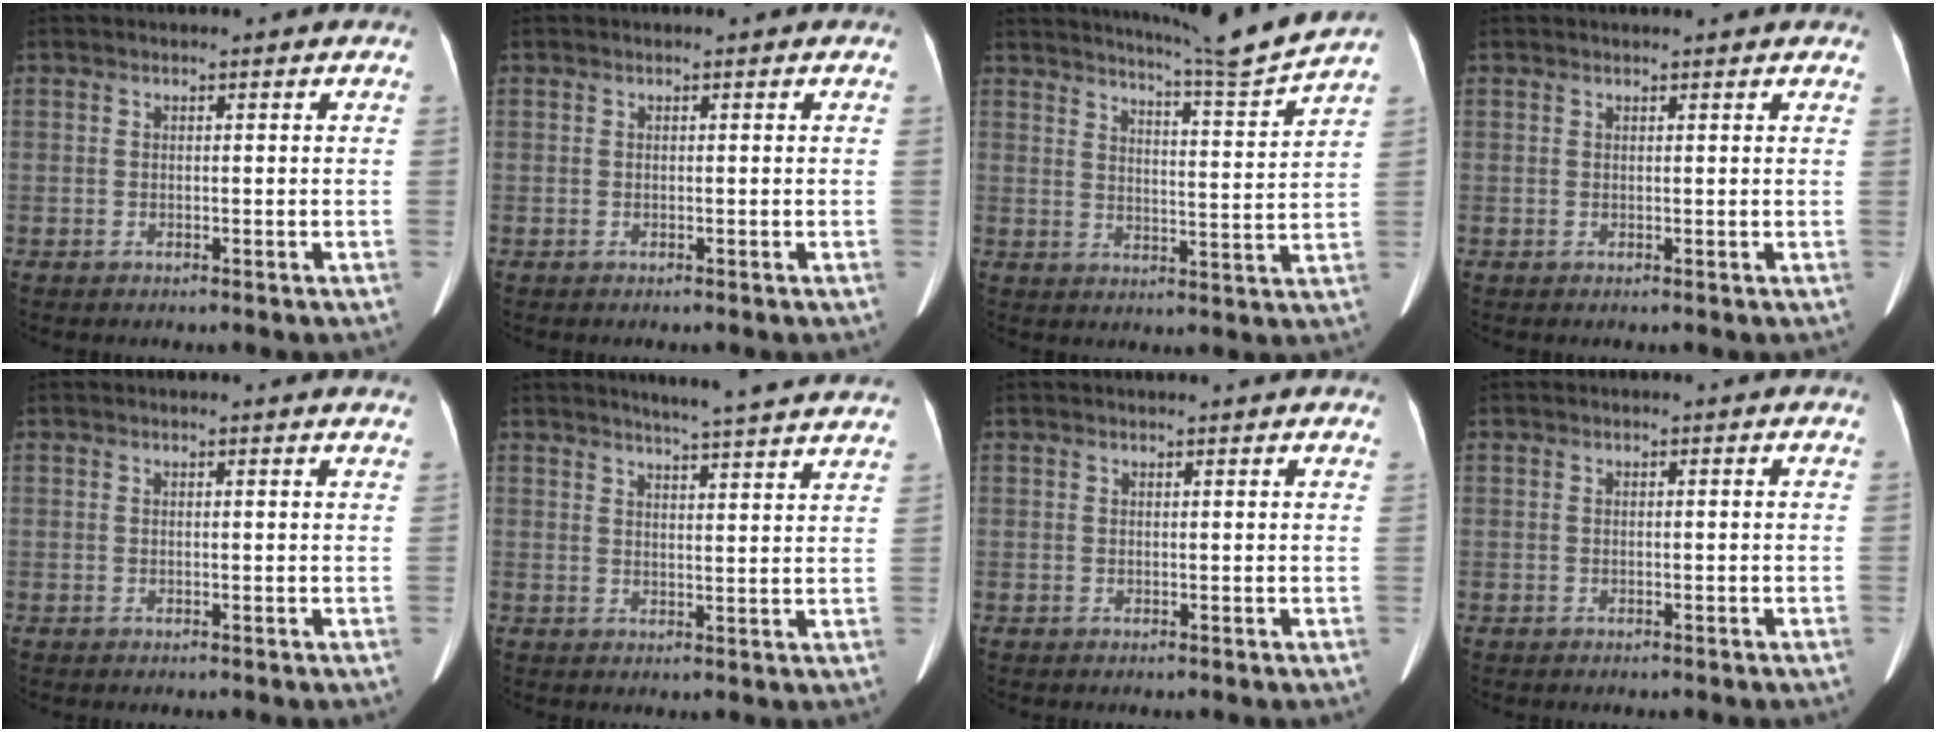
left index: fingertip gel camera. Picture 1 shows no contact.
{"total": 0.0}
{"total": 11.1, "force": [10.3, -3.0, 2.9], "torque": [-0.060, -0.049, 0.150]}
{"total": 3.4, "force": [3.1, 0.3, 1.3], "torque": [-0.019, 0.018, 0.033]}
{"total": 3.3, "force": [3.2, 0.1, 0.9], "torque": [-0.014, 0.006, 0.023]}
{"total": 14.2, "force": [13.2, 0.0, 5.1], "torque": [-0.070, -0.019, 0.153]}
{"total": 3.1, "force": [2.9, 0.2, 1.1], "torque": [-0.018, 0.018, 0.032]}
{"total": 0.0}